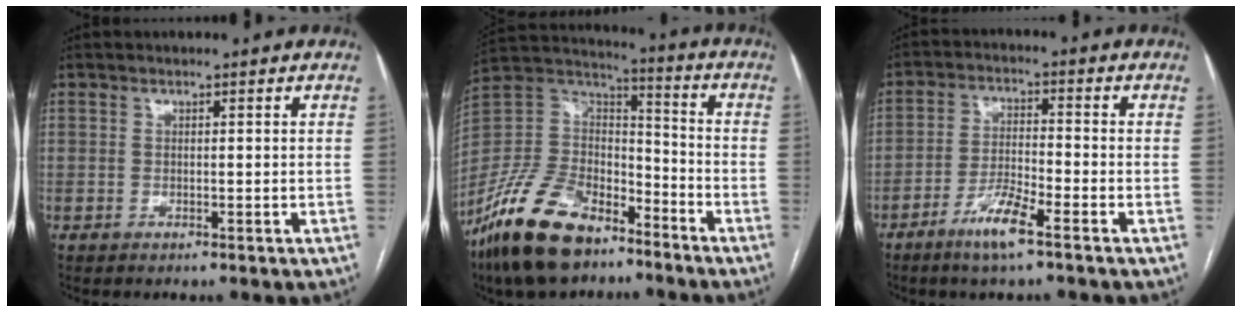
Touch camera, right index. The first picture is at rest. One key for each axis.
{"total": 19.1, "fx": -13.2, "fy": 8.4, "fz": 11.0, "tx": -0.240, "ty": 0.008, "tz": -0.248}
{"total": 6.8, "fx": -4.4, "fy": 0.5, "fz": 5.2, "tx": -0.104, "ty": -0.008, "tz": -0.086}